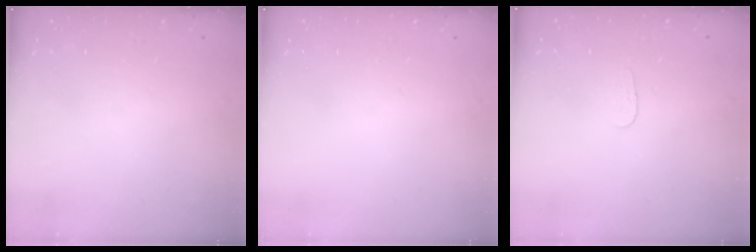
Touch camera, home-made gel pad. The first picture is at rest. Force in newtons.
{"total": 0.0}
{"total": 2.8, "press": 2.8, "slide": 0.3}